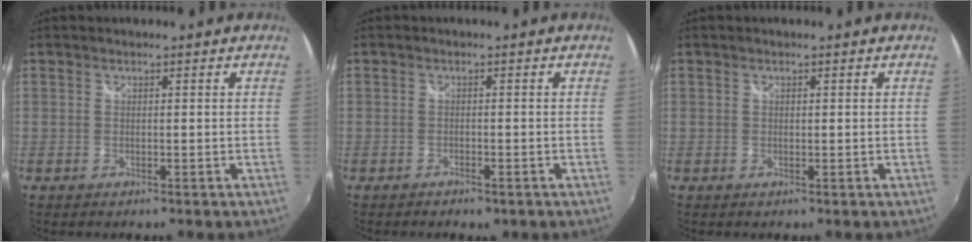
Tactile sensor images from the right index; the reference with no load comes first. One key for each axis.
{"total": 2.2, "fx": -1.7, "fy": 0.8, "fz": 1.1, "tx": -0.024, "ty": -0.006, "tz": -0.026}
{"total": 0.0}